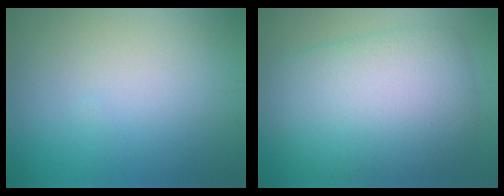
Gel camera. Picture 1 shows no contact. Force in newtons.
{"total": 9.6, "press": 9.6, "slide": 0.6}